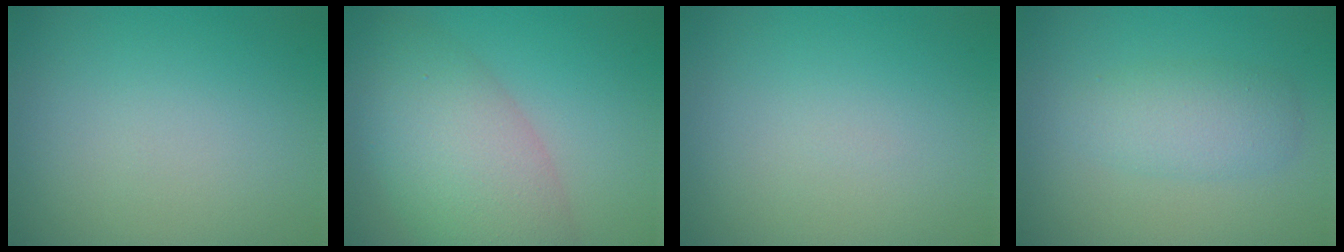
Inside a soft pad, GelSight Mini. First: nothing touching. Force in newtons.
{"total": 7.7, "press": 7.7, "slide": 0.4}
{"total": 0.0}
{"total": 2.9, "press": 2.9, "slide": 0.1}